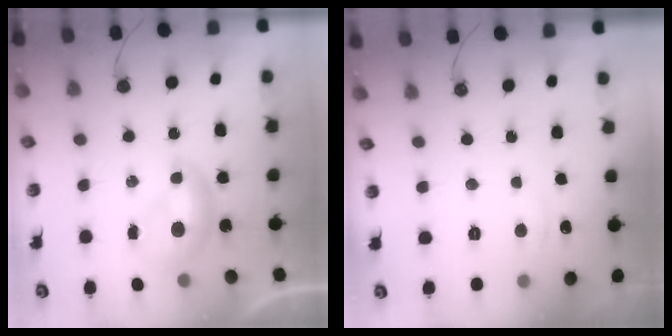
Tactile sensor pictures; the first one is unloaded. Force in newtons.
{"total": 0.9, "press": 0.7, "slide": 0.7}